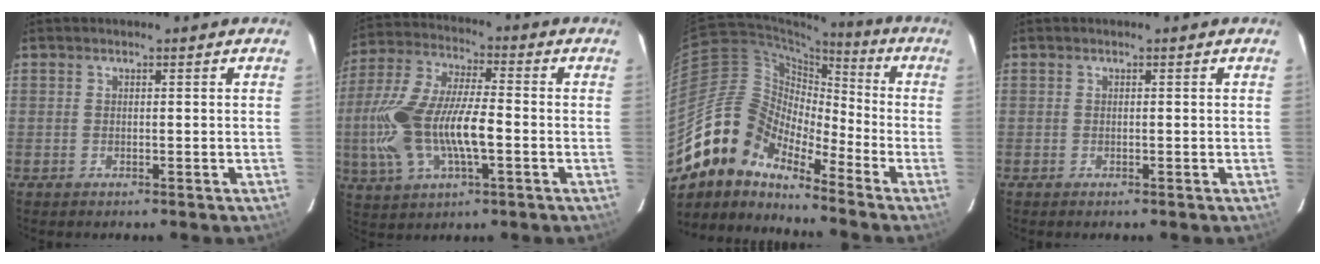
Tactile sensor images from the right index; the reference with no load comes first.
{"total": 17.4, "force": [-3.2, 6.9, 15.7], "torque": [-0.335, 0.000, -0.061]}
{"total": 14.4, "force": [-11.5, 6.4, 5.7], "torque": [-0.096, 0.013, -0.233]}
{"total": 0.0}